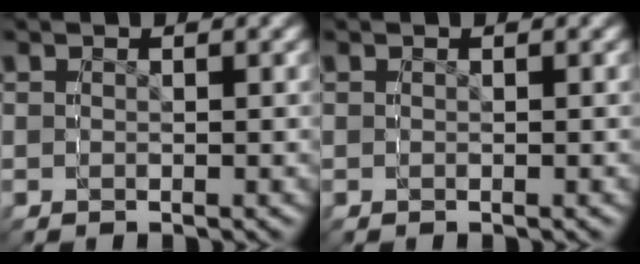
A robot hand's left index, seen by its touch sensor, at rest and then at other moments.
{"total": 0.0}